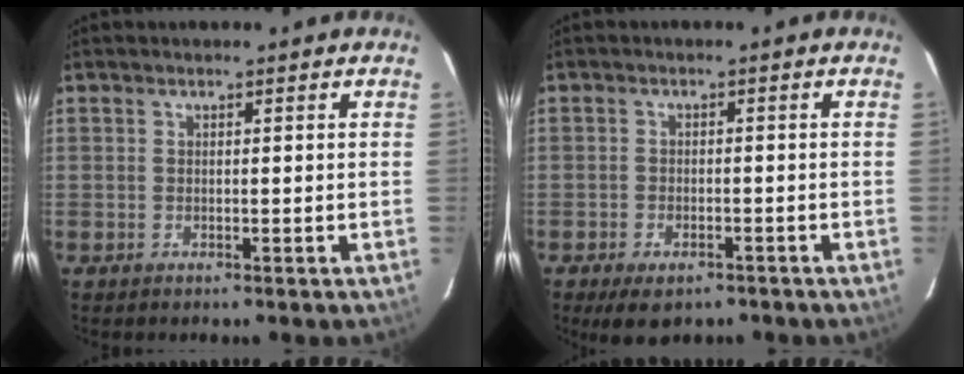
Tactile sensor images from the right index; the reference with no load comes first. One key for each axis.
{"total": 6.6, "fx": -4.7, "fy": 3.0, "fz": 3.5, "tx": -0.076, "ty": -0.016, "tz": -0.068}